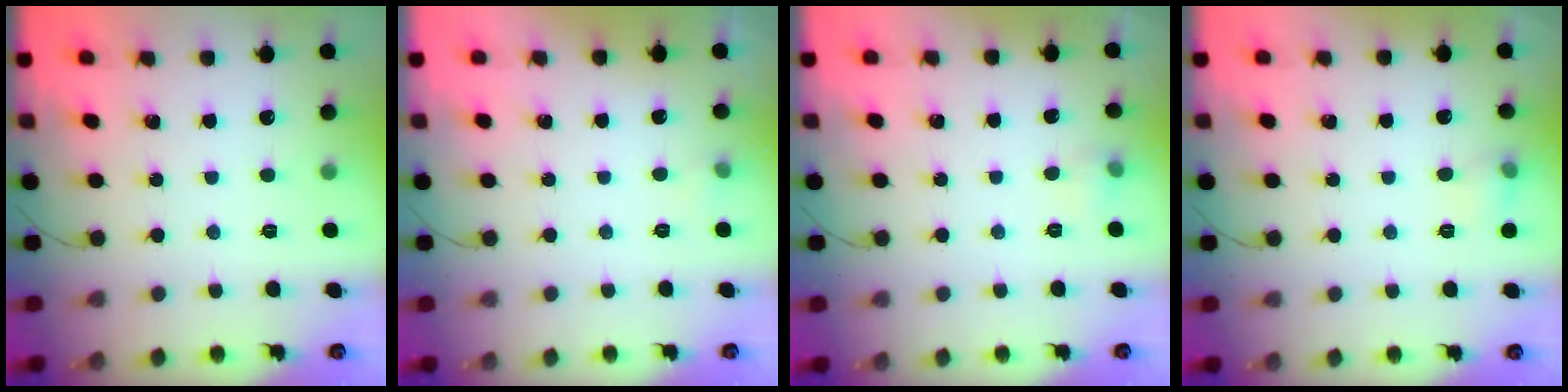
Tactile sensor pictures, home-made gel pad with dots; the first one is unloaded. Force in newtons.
{"total": 3.3, "press": 2.6, "slide": 2.1}
{"total": 4.2, "press": 3.9, "slide": 1.6}
{"total": 5.5, "press": 5.3, "slide": 1.6}